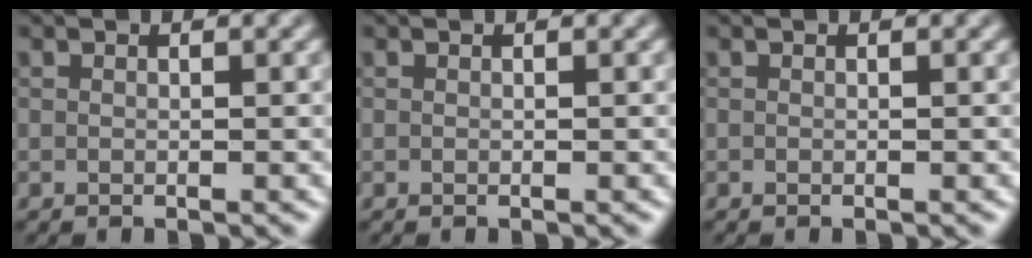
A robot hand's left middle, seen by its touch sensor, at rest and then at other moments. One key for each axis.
{"total": 0.0}
{"total": 0.0}